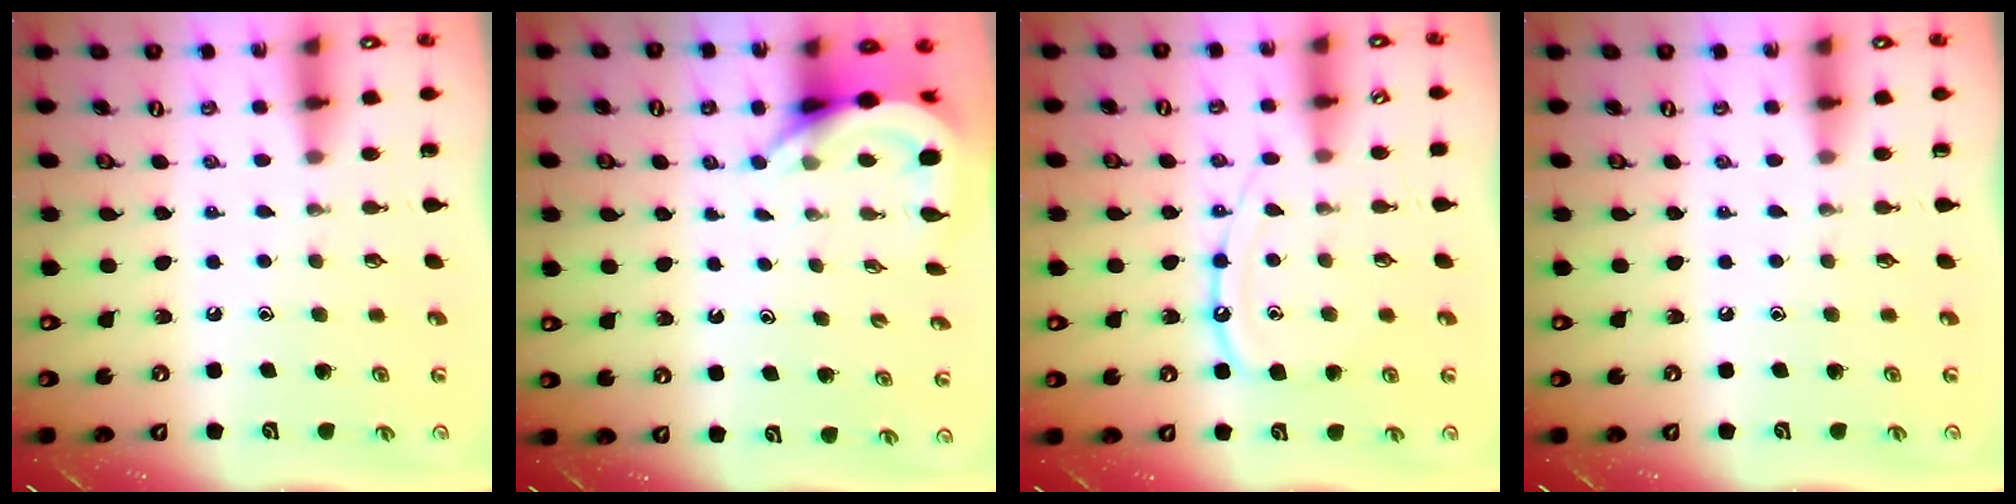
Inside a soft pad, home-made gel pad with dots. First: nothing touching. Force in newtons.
{"total": 5.1, "press": 5.0, "slide": 0.5}
{"total": 11.4, "press": 11.4, "slide": 0.9}
{"total": 0.0}